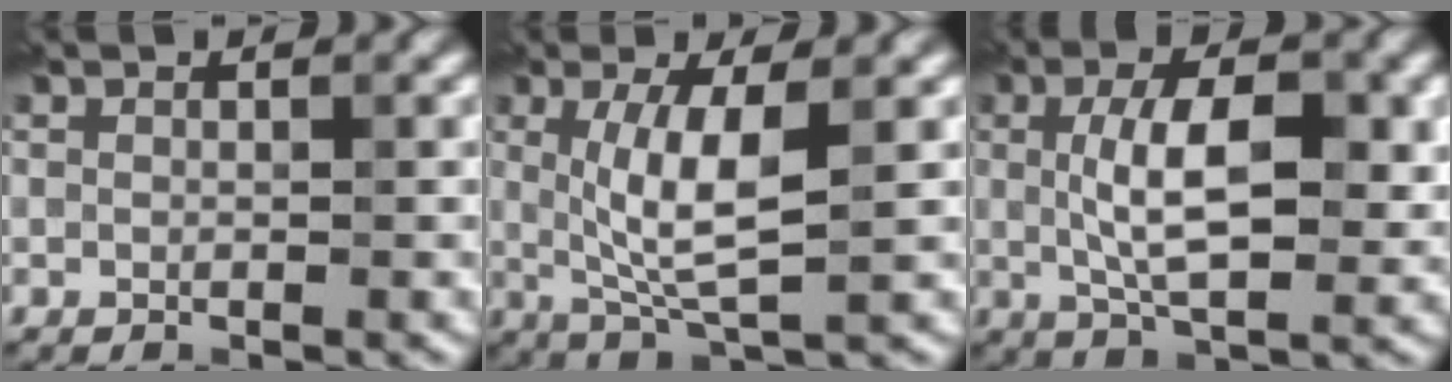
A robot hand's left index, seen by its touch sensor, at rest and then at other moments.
{"total": 5.4, "force": [0.9, 1.3, 5.1], "torque": [-0.106, -0.006, 0.019]}
{"total": 6.9, "force": [0.7, 2.7, 6.3], "torque": [-0.115, 0.001, 0.008]}